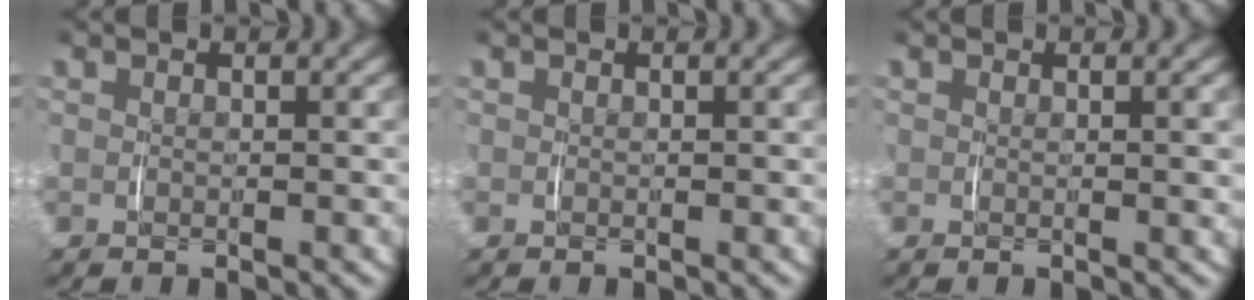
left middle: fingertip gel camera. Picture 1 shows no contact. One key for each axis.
{"total": 0.0}
{"total": 0.9, "fx": 0.4, "fy": -0.3, "fz": 0.7, "tx": -0.010, "ty": 0.000, "tz": 0.006}